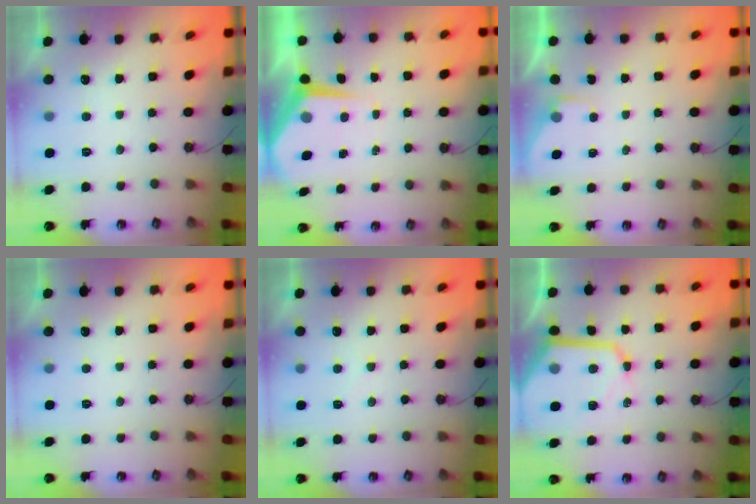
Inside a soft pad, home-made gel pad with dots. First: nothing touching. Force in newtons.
{"total": 4.9, "press": 4.8, "slide": 0.5}
{"total": 2.4, "press": 2.4, "slide": 0.4}
{"total": 0.0}
{"total": 3.9, "press": 3.8, "slide": 0.6}
{"total": 14.5, "press": 14.4, "slide": 1.5}